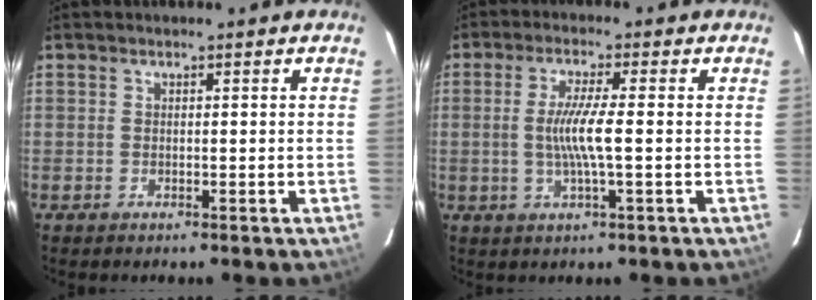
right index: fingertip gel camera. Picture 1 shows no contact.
{"total": 6.6, "force": [-0.6, -0.1, 6.5], "torque": [-0.124, -0.006, -0.010]}